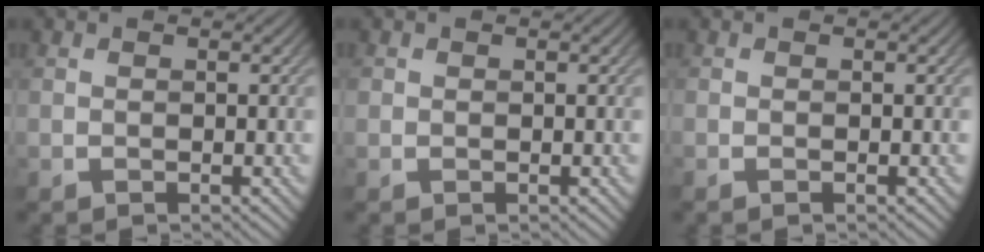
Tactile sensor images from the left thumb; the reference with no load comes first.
{"total": 0.6, "force": [0.1, 0.5, 0.1], "torque": [0.001, -0.003, 0.000]}
{"total": 0.0}